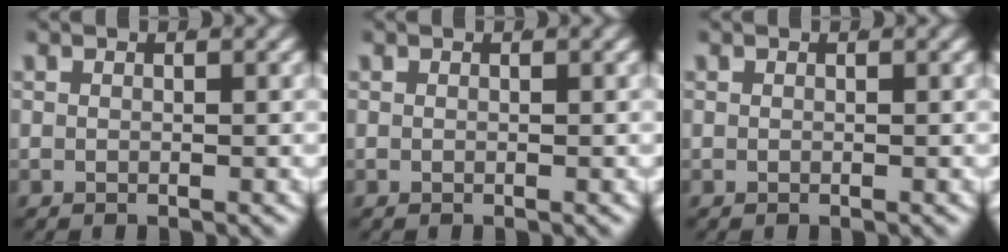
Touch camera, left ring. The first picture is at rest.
{"total": 0.0}
{"total": 0.0}